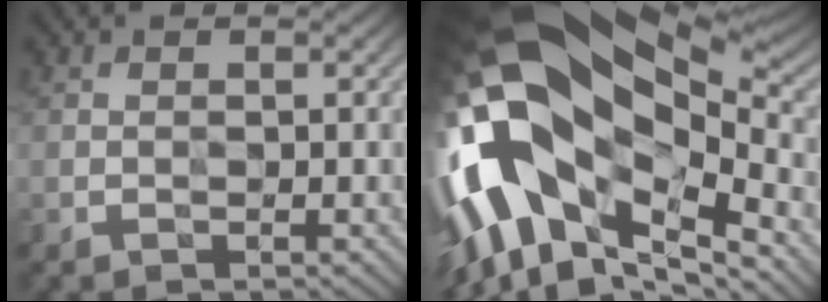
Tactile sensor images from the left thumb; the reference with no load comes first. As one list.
[{"total": 19.7, "force": [-2.1, 10.6, 16.5], "torque": [-0.324, -0.049, -0.008]}]